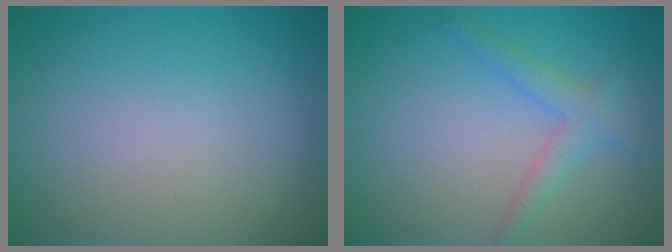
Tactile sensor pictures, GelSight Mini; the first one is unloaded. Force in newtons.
{"total": 2.3, "press": 2.3, "slide": 0.1}